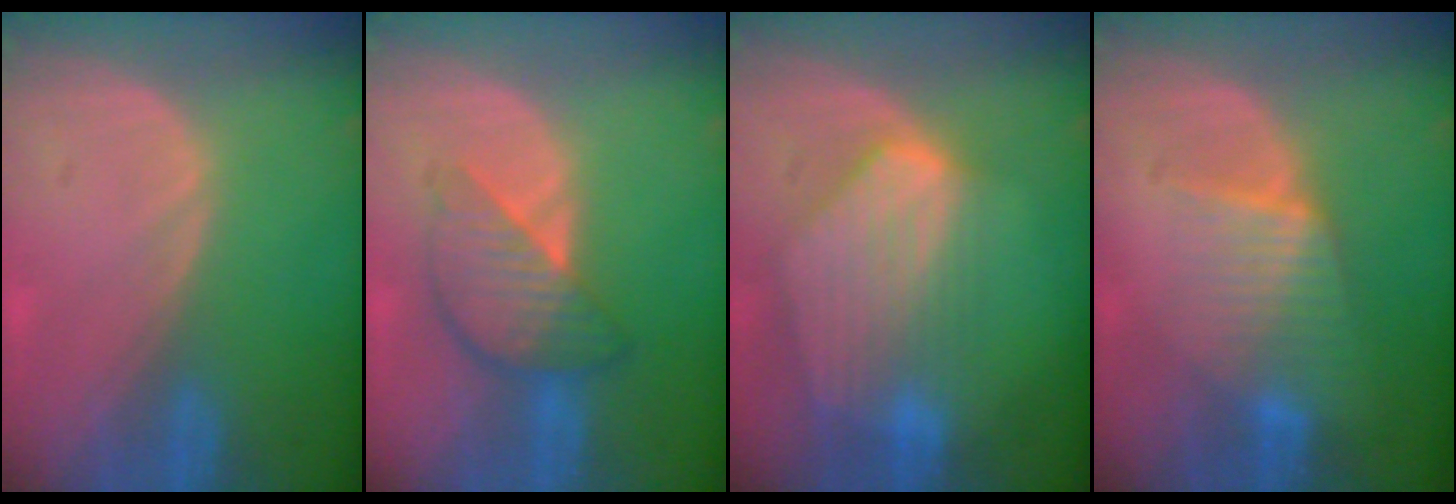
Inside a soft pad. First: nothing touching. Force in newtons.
{"total": 6.3, "press": 6.2, "slide": 0.4}
{"total": 8.8, "press": 7.8, "slide": 4.0}
{"total": 6.4, "press": 6.2, "slide": 1.6}